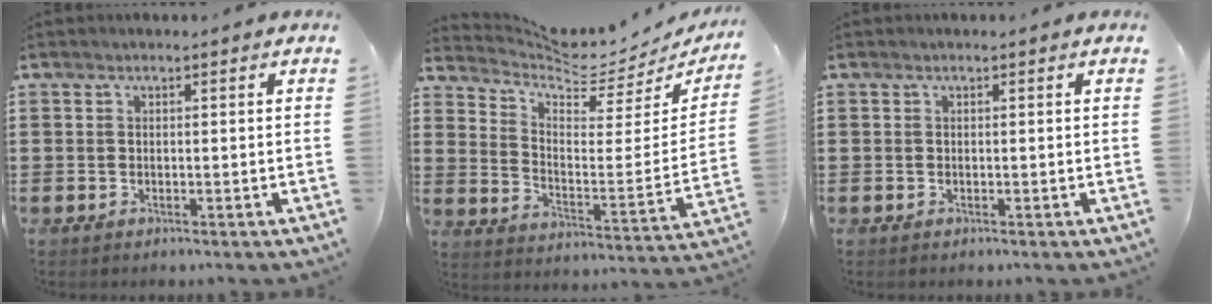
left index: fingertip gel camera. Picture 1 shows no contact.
{"total": 5.8, "force": [5.5, 1.2, 1.3], "torque": [-0.052, -0.052, 0.090]}
{"total": 0.0}